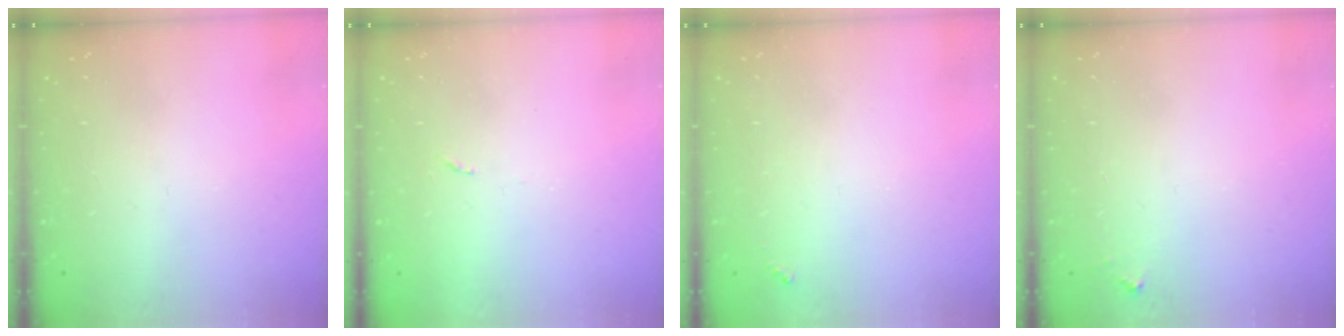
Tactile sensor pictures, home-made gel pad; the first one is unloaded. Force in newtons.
{"total": 4.6, "press": 4.6, "slide": 0.6}
{"total": 3.5, "press": 3.5, "slide": 0.3}
{"total": 2.8, "press": 2.8, "slide": 0.2}